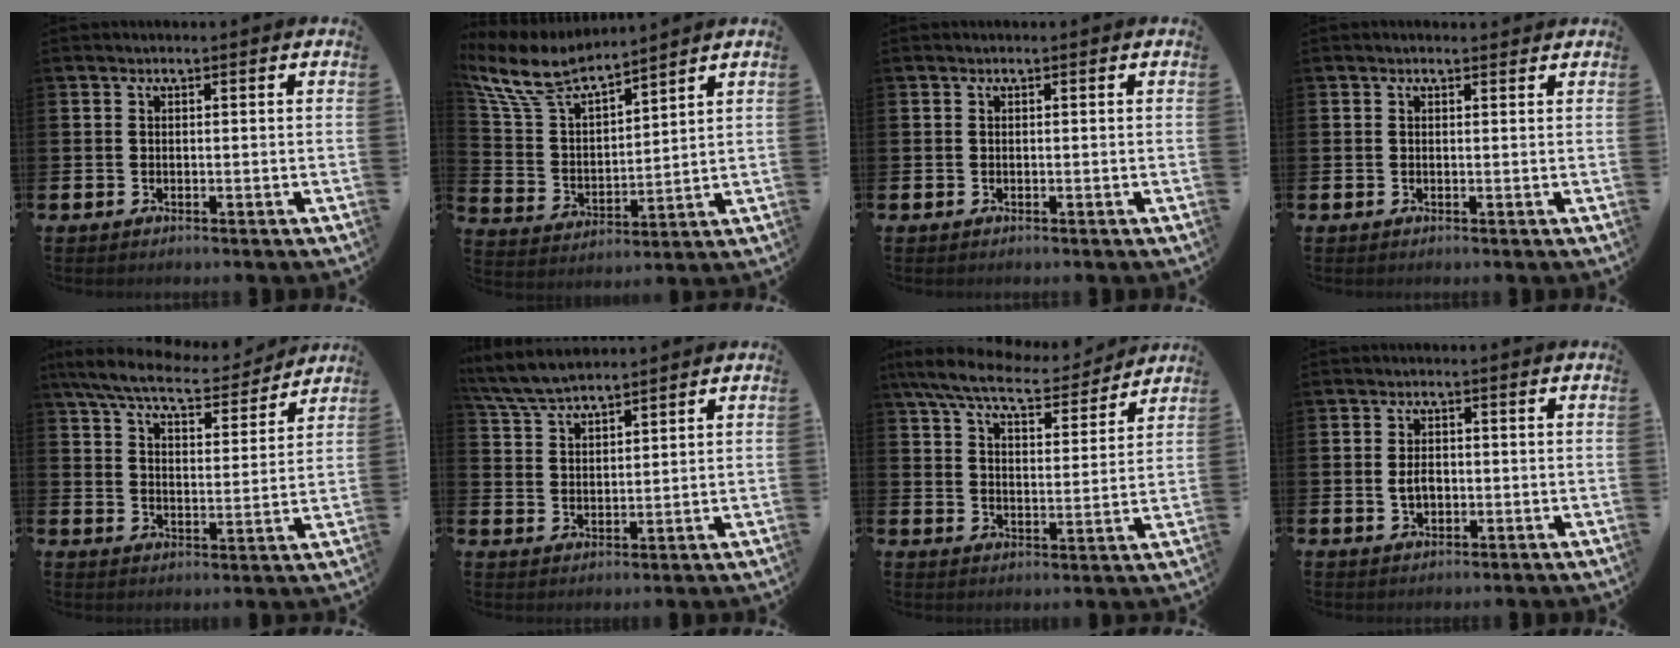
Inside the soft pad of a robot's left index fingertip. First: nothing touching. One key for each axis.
{"total": 8.4, "fx": 7.5, "fy": 2.2, "fz": 2.9, "tx": -0.091, "ty": -0.047, "tz": 0.133}
{"total": 0.0}
{"total": 0.6, "fx": 0.5, "fy": 0.1, "fz": 0.2, "tx": 0.010, "ty": -0.004, "tz": 0.006}
{"total": 7.9, "fx": 7.3, "fy": 1.3, "fz": 2.7, "tx": -0.081, "ty": -0.042, "tz": 0.128}
{"total": 5.7, "fx": 5.4, "fy": 0.9, "fz": 1.4, "tx": -0.046, "ty": -0.019, "tz": 0.100}
{"total": 8.3, "fx": 7.6, "fy": 1.5, "fz": 3.0, "tx": -0.089, "ty": -0.043, "tz": 0.134}
{"total": 2.5, "fx": -0.2, "fy": 1.7, "fz": 1.9, "tx": -0.022, "ty": 0.000, "tz": -0.008}